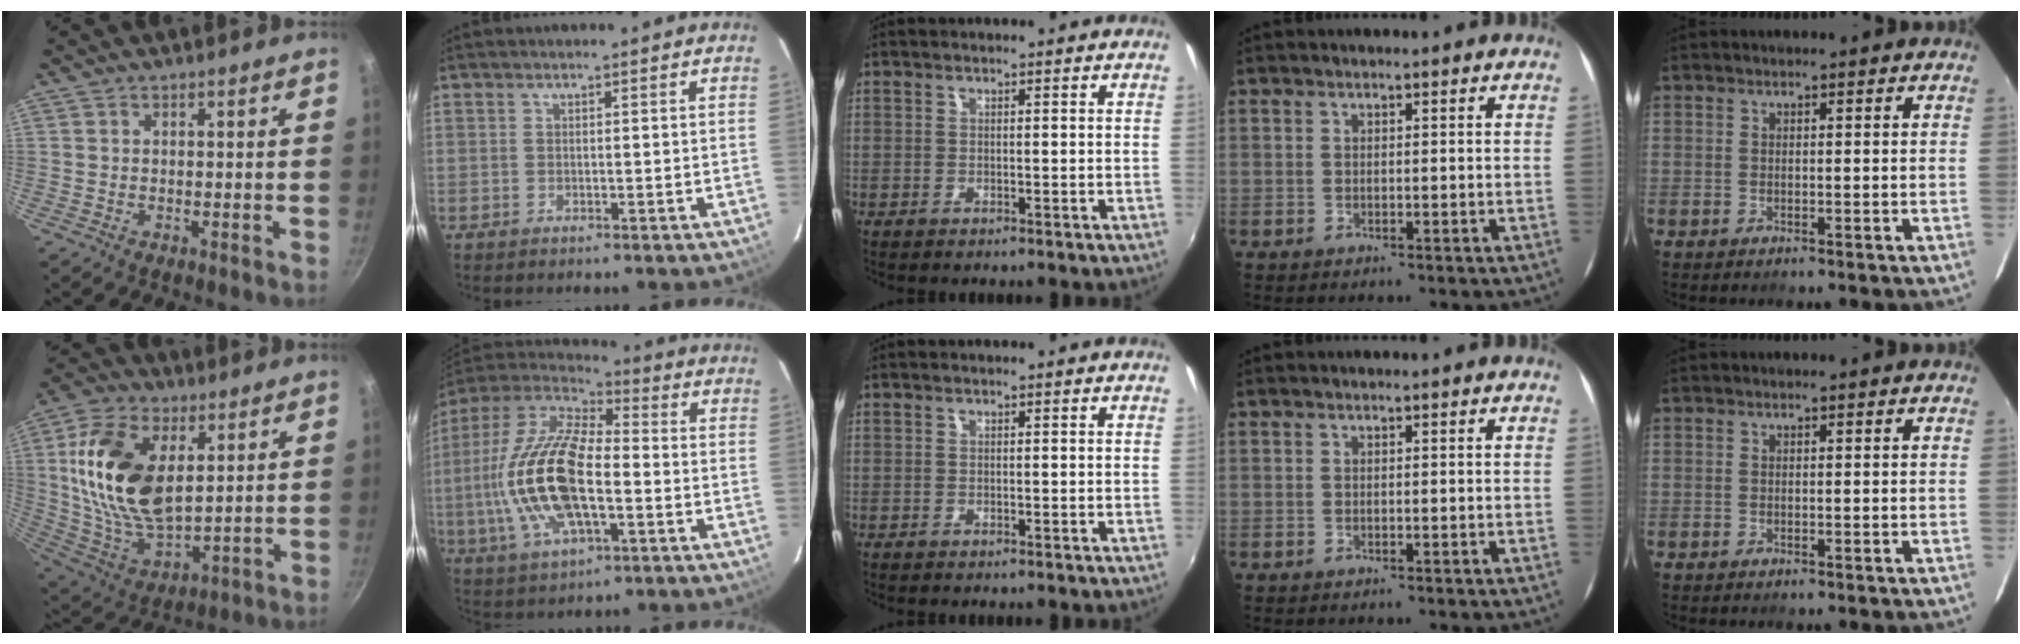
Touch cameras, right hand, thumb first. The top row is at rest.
{"thumb": {"total": 20.2, "force": [4.6, 11.5, 16.0], "torque": [-0.296, -0.013, 0.097]}, "index": {"total": 20.9, "force": [-3.6, 8.9, 18.6], "torque": [-0.390, -0.004, -0.073]}}